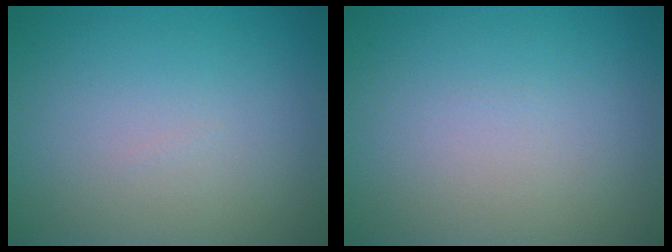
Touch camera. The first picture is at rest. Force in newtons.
{"total": 0.0}